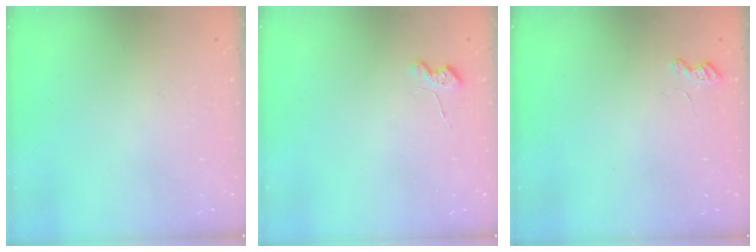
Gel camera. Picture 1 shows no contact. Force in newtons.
{"total": 3.5, "press": 3.5, "slide": 0.4}
{"total": 3.6, "press": 3.5, "slide": 0.6}